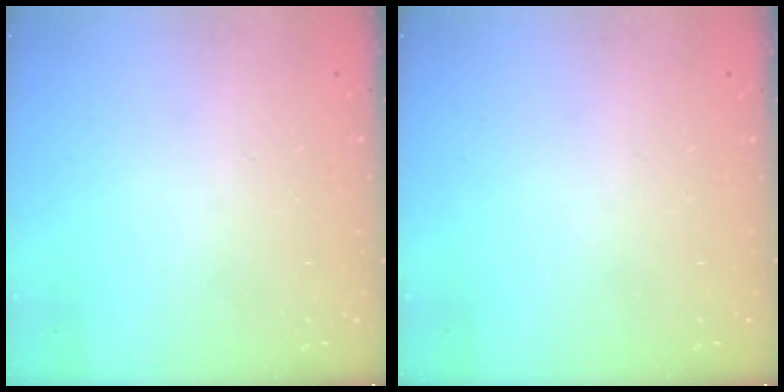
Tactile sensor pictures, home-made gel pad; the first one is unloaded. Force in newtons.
{"total": 0.0}